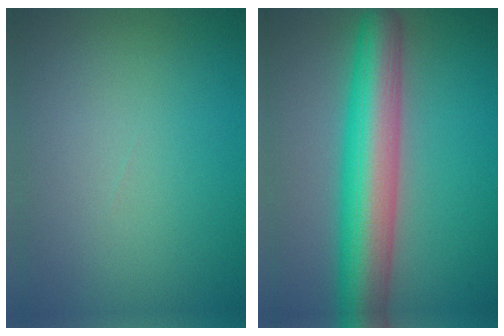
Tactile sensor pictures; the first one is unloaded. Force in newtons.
{"total": 9.2, "press": 9.2, "slide": 0.3}